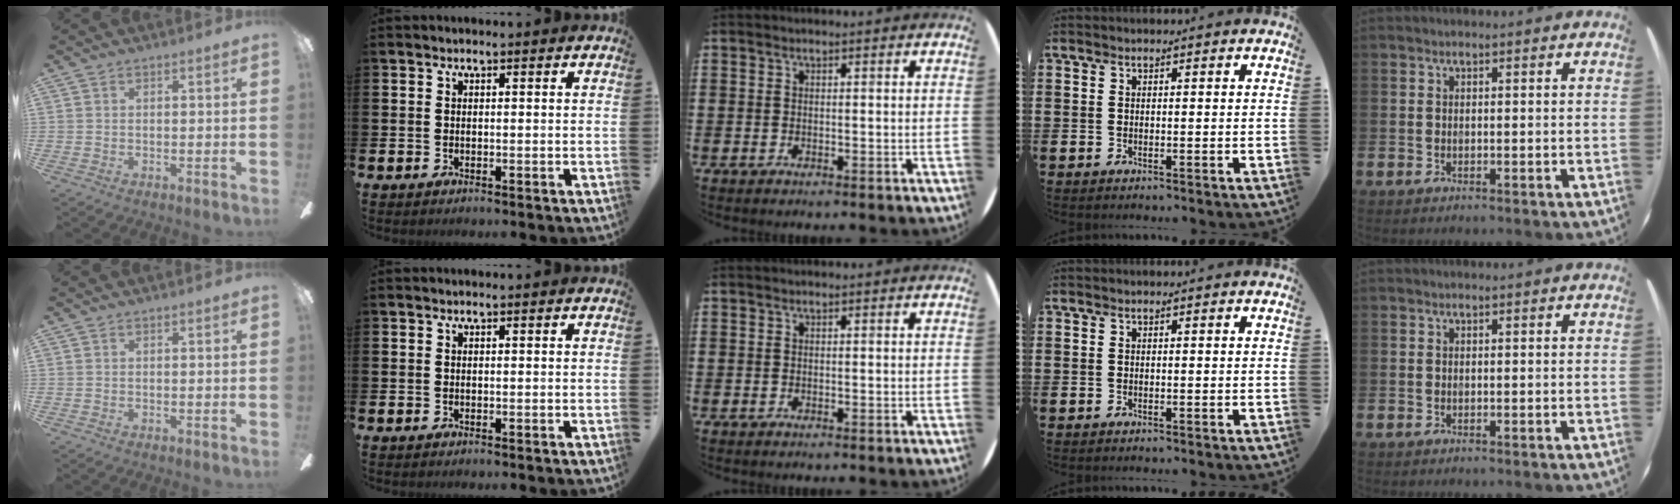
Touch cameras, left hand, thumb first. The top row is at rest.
{}